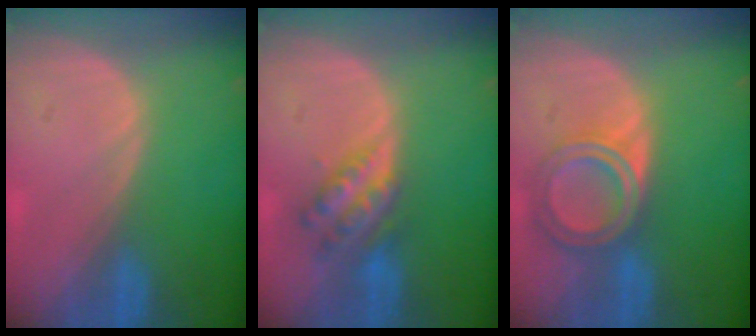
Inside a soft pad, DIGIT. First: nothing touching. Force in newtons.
{"total": 6.1, "press": 5.4, "slide": 3.0}
{"total": 6.5, "press": 5.8, "slide": 3.0}